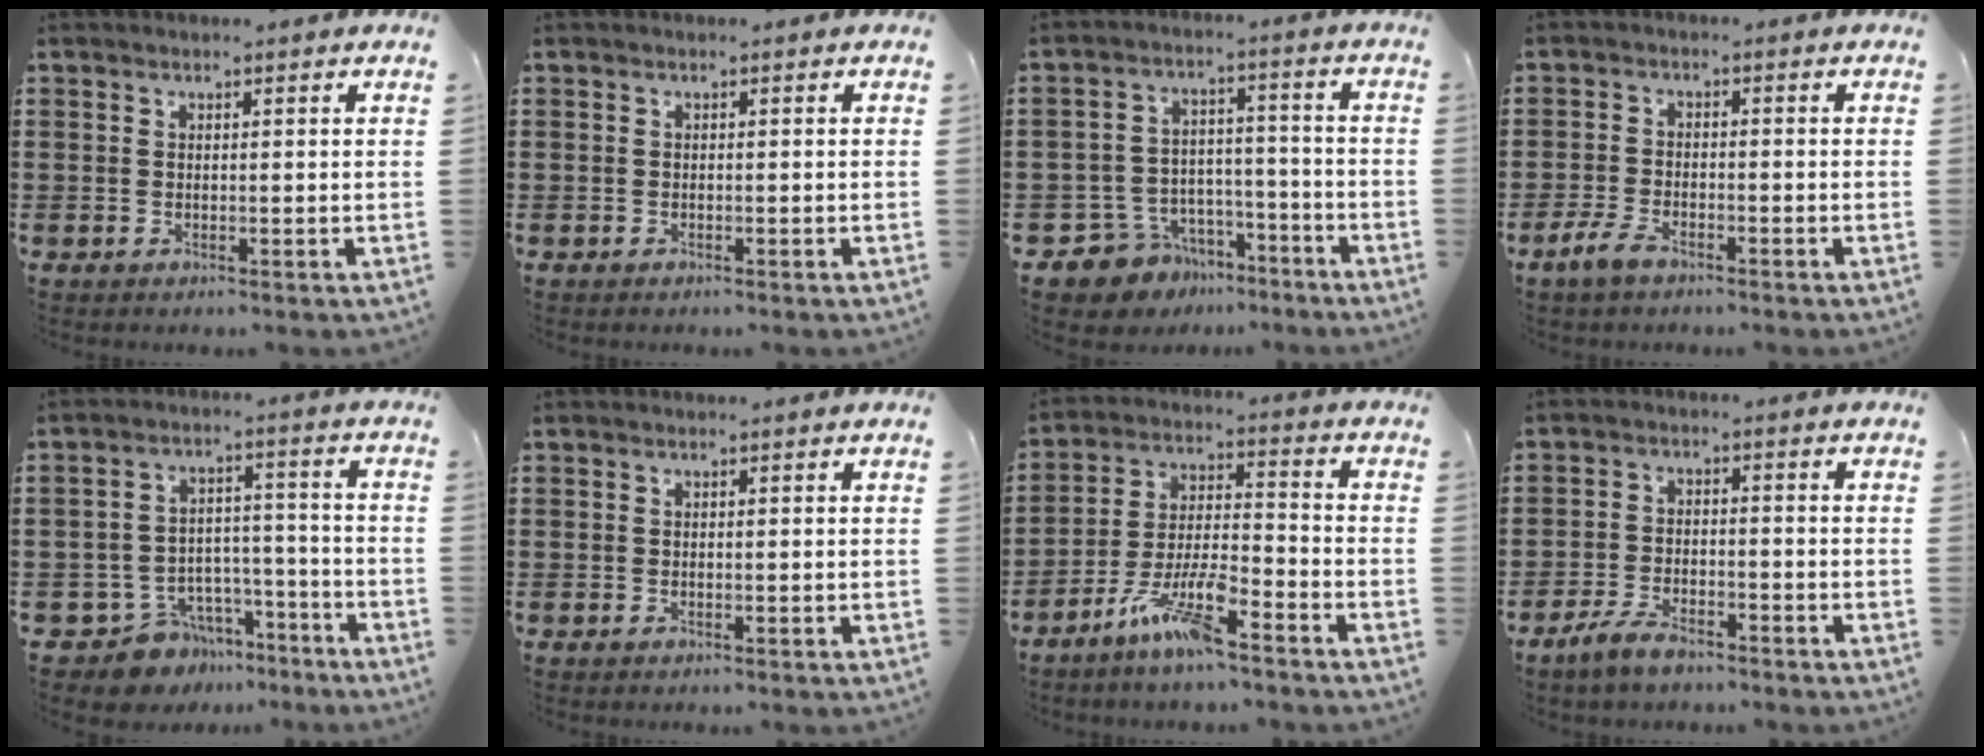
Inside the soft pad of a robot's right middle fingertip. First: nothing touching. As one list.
[{"total": 0.6, "force": [-0.4, 0.3, 0.0], "torque": [0.000, 0.004, -0.011]}, {"total": 7.2, "force": [-6.3, 3.4, 0.3], "torque": [-0.028, 0.023, -0.128]}, {"total": 3.8, "force": [-2.6, 1.7, 2.2], "torque": [-0.057, 0.003, -0.057]}, {"total": 7.4, "force": [-6.5, 3.5, 0.6], "torque": [-0.022, 0.022, -0.124]}, {"total": 0.0}, {"total": 8.6, "force": [-6.3, 1.3, 5.8], "torque": [-0.132, -0.004, -0.122]}, {"total": 4.4, "force": [-3.4, 1.5, 2.3], "torque": [-0.058, 0.003, -0.071]}]